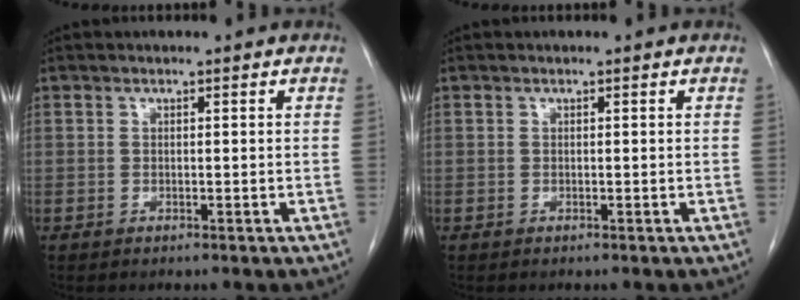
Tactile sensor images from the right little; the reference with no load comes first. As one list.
[{"total": 0.0}]